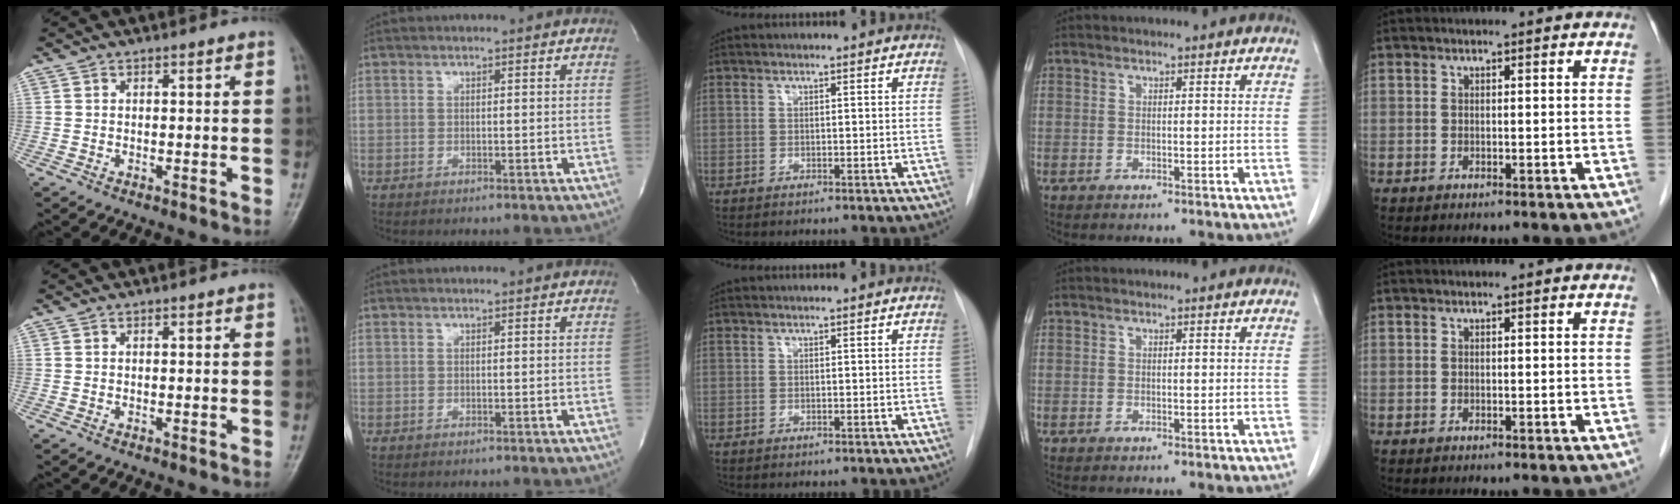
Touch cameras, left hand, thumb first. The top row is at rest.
{}